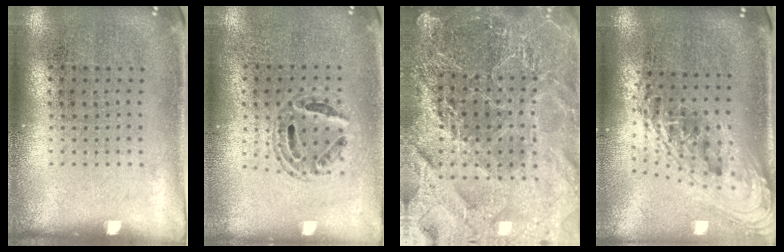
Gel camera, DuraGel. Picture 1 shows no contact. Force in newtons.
{"total": 0.8, "press": 0.8, "slide": 0.1}
{"total": 5.9, "press": 5.1, "slide": 2.9}
{"total": 2.3, "press": 1.7, "slide": 1.6}